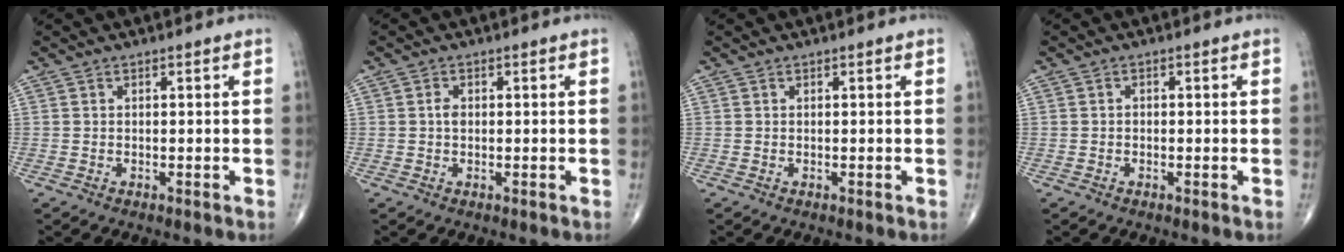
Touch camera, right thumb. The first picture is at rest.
{"total": 1.4, "force": [0.0, 1.0, 1.0], "torque": [-0.014, 0.003, -0.001]}
{"total": 0.0}
{"total": 0.6, "force": [-0.2, 0.5, 0.3], "torque": [0.000, 0.002, -0.007]}